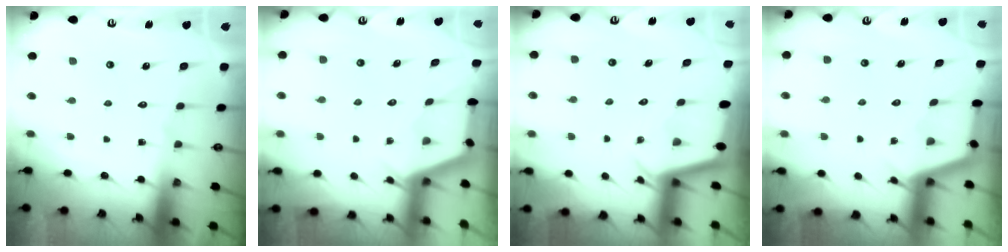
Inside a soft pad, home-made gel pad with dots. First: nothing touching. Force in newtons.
{"total": 2.6, "press": 2.6, "slide": 0.3}
{"total": 2.0, "press": 2.0, "slide": 0.1}
{"total": 2.8, "press": 2.8, "slide": 0.4}